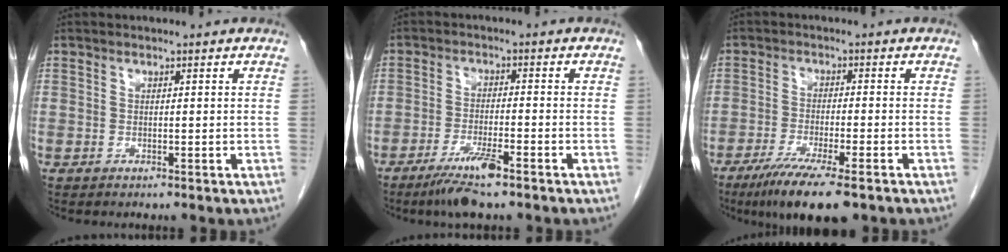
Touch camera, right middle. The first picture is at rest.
{"total": 6.2, "force": [-4.2, 0.3, 4.6], "torque": [-0.090, -0.013, -0.075]}
{"total": 10.0, "force": [-6.9, 0.9, 7.2], "torque": [-0.117, -0.023, -0.107]}